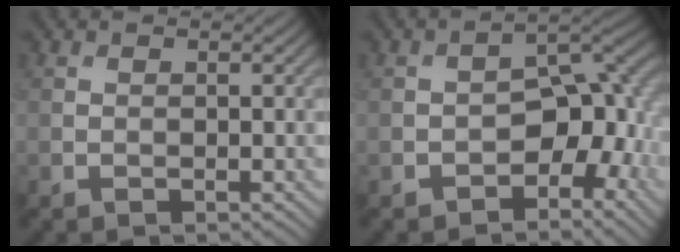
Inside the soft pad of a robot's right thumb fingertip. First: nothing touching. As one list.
[{"total": 7.6, "force": [-2.8, 4.6, 5.4], "torque": [-0.060, 0.004, -0.052]}]